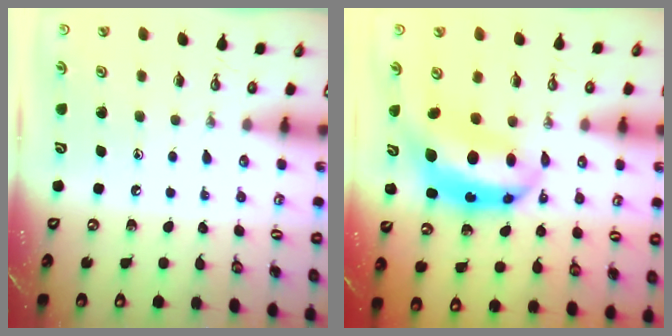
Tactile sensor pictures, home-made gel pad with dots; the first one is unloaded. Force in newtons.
{"total": 10.3, "press": 10.3, "slide": 1.1}